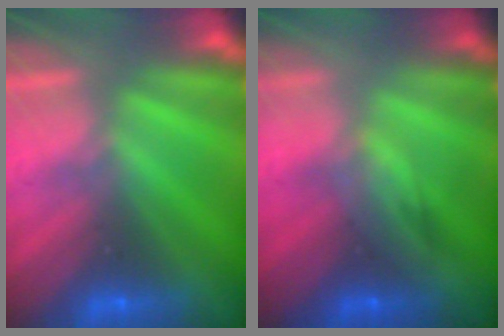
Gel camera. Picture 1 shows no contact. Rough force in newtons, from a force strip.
{"total": 1.6}